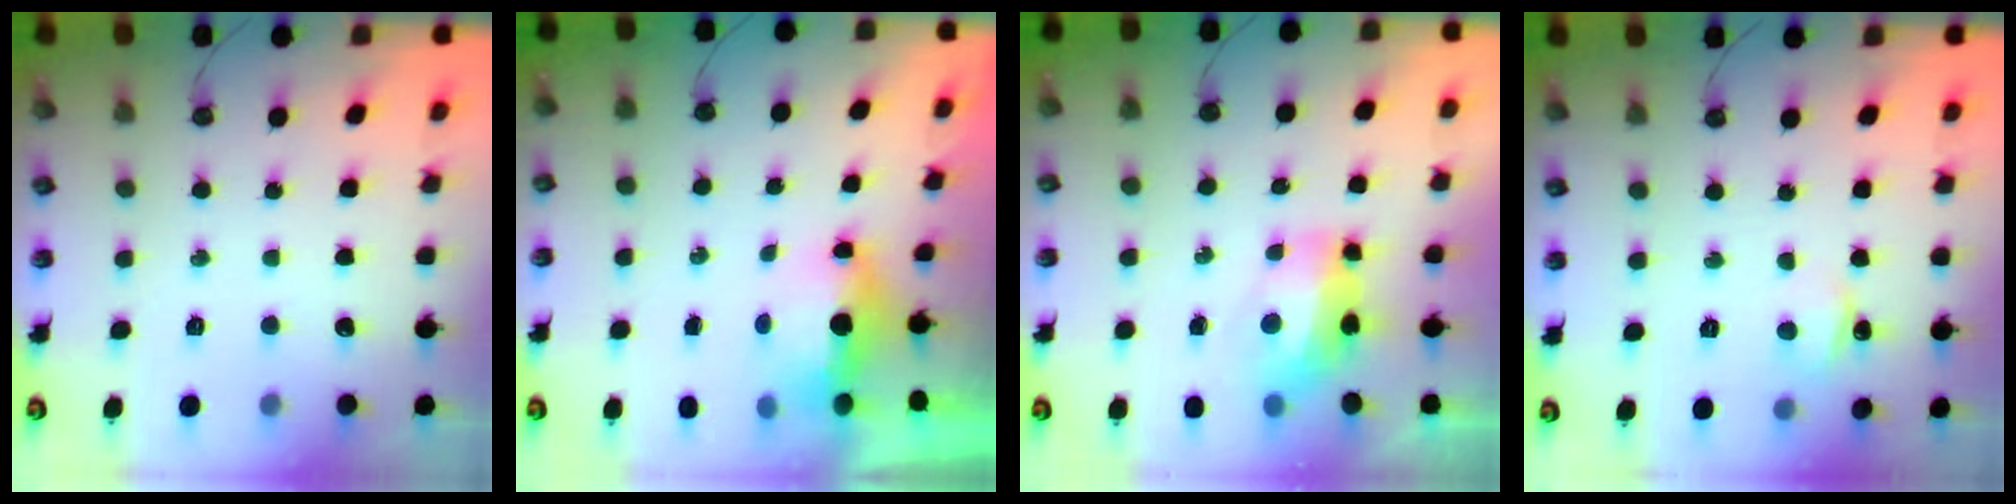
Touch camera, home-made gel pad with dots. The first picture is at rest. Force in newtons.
{"total": 7.1, "press": 5.6, "slide": 4.5}
{"total": 8.0, "press": 7.9, "slide": 0.9}
{"total": 2.8, "press": 2.7, "slide": 0.4}